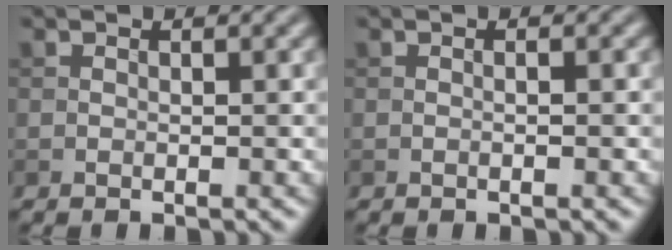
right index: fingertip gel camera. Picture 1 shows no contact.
{"total": 0.7, "force": [0.0, 0.1, 0.7], "torque": [-0.008, -0.008, -0.001]}